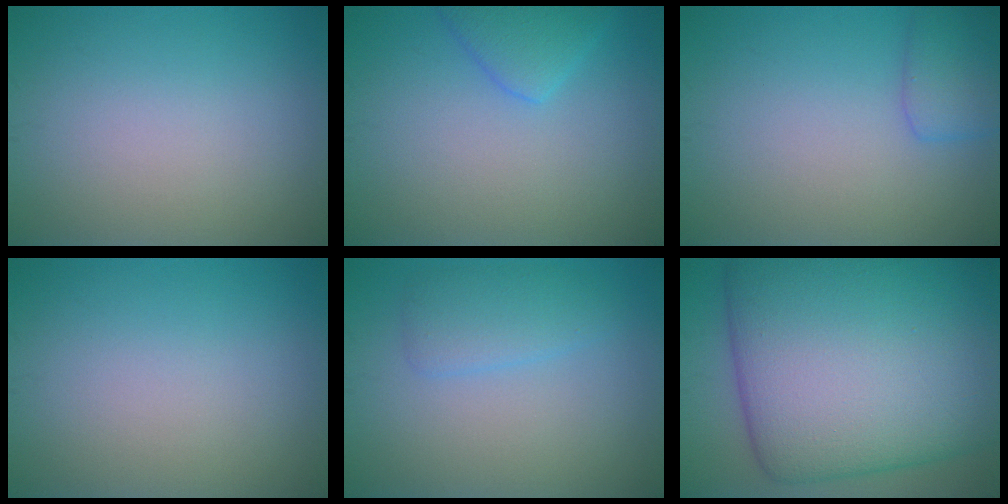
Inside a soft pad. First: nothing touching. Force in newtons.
{"total": 2.7, "press": 2.7, "slide": 0.2}
{"total": 2.4, "press": 2.4, "slide": 0.1}
{"total": 0.0}
{"total": 2.5, "press": 2.5, "slide": 0.1}
{"total": 20.0, "press": 20.0, "slide": 0.3}